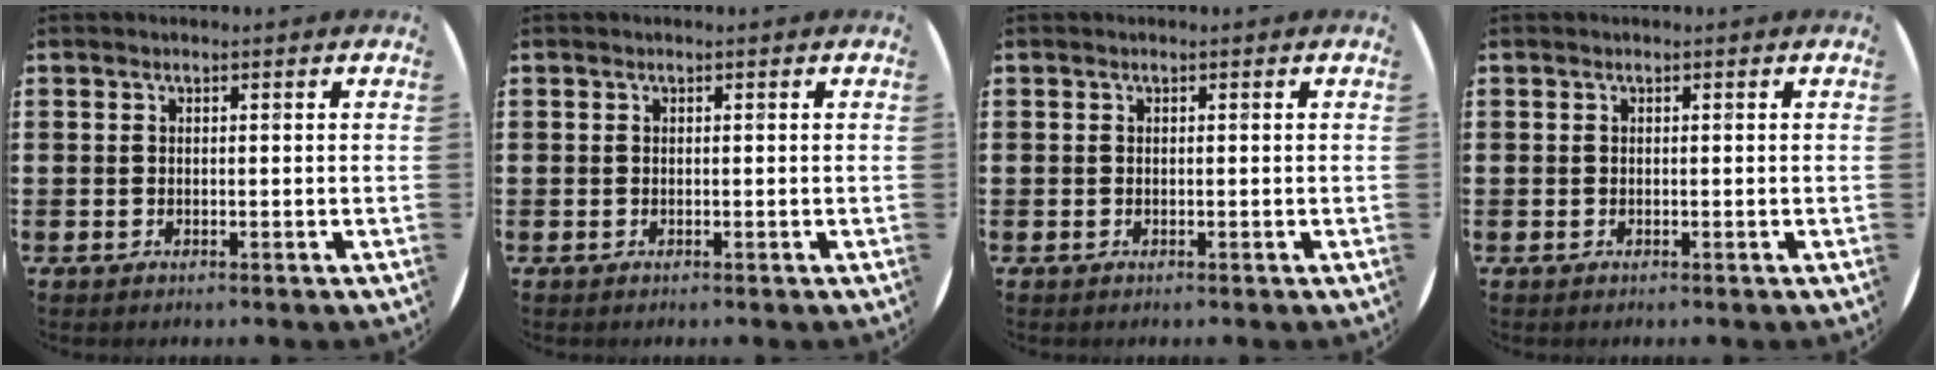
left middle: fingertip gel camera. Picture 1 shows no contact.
{"total": 0.0}
{"total": 0.0}
{"total": 0.0}